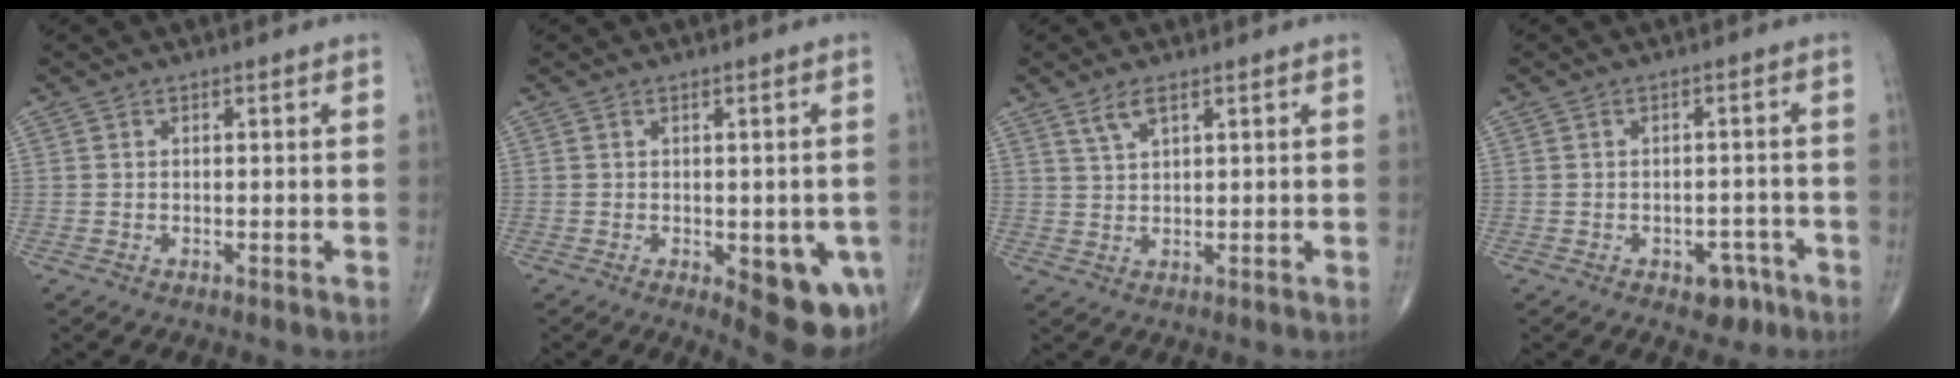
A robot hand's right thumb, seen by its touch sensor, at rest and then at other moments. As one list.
[{"total": 11.2, "force": [-3.5, 4.7, 9.6], "torque": [-0.089, -0.007, -0.033]}, {"total": 3.2, "force": [2.1, 1.0, 2.3], "torque": [-0.046, -0.002, 0.045]}, {"total": 4.4, "force": [-2.5, 2.8, 2.3], "torque": [-0.006, 0.018, -0.029]}]